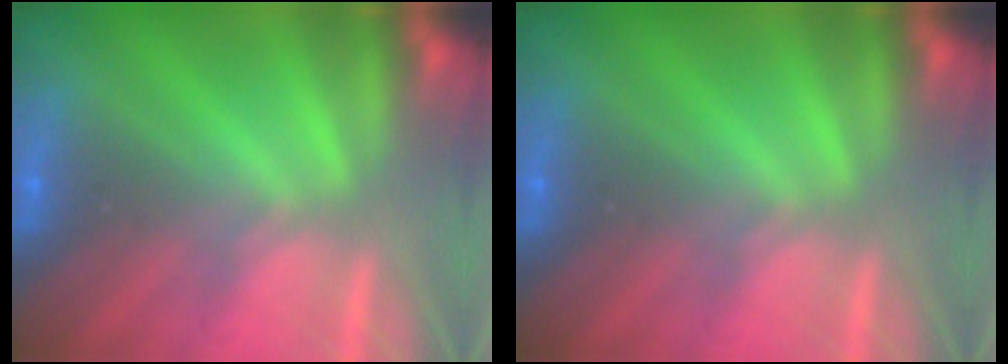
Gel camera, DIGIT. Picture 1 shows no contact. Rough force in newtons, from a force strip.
{"total": 0.0}